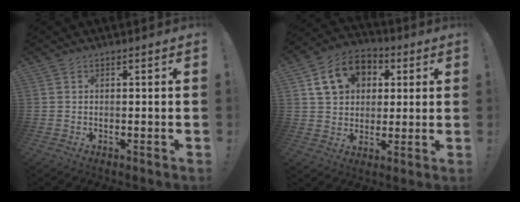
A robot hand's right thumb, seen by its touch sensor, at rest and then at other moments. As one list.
[{"total": 14.0, "force": [5.1, 11.1, 6.9], "torque": [-0.098, -0.008, 0.102]}]